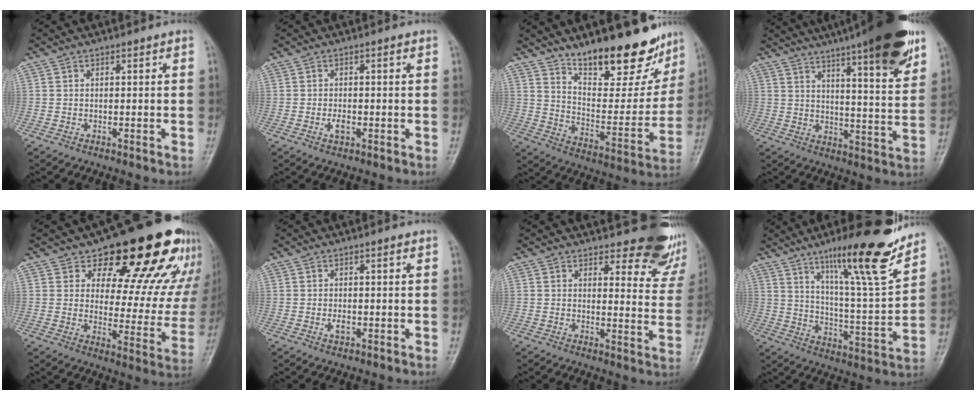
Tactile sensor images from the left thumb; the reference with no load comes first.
{"total": 2.3, "force": [-0.6, 1.2, 1.9], "torque": [-0.031, 0.001, -0.010]}
{"total": 20.1, "force": [14.9, 7.1, 11.4], "torque": [-0.116, -0.100, 0.234]}
{"total": 22.0, "force": [14.7, 3.5, 15.9], "torque": [-0.213, -0.048, 0.202]}
{"total": 22.3, "force": [15.2, 10.3, 12.7], "torque": [-0.107, -0.078, 0.192]}
{"total": 2.0, "force": [-0.3, 1.1, 1.7], "torque": [-0.025, 0.000, -0.004]}
{"total": 13.0, "force": [10.9, 5.1, 4.9], "torque": [-0.011, -0.086, 0.106]}
{"total": 19.7, "force": [13.6, 2.6, 14.0], "torque": [-0.186, -0.080, 0.216]}